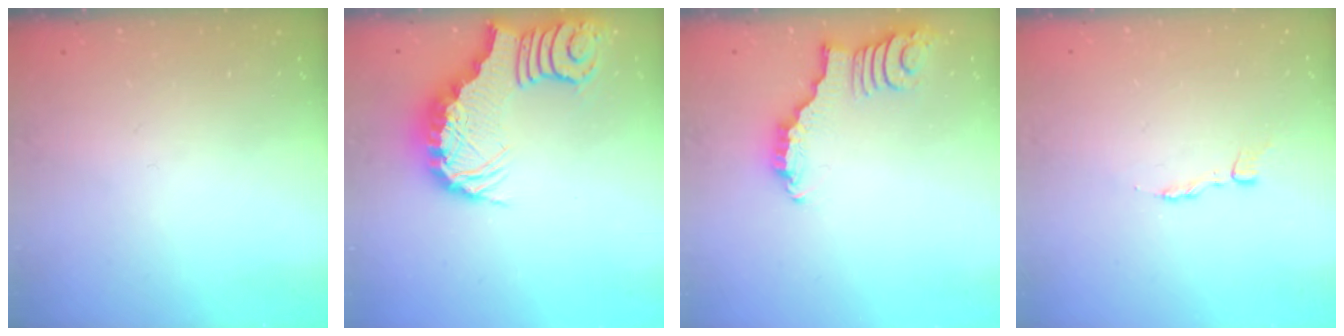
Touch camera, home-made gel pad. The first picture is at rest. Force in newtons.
{"total": 3.7, "press": 3.6, "slide": 0.7}
{"total": 2.8, "press": 2.8, "slide": 0.4}
{"total": 3.4, "press": 3.4, "slide": 0.3}